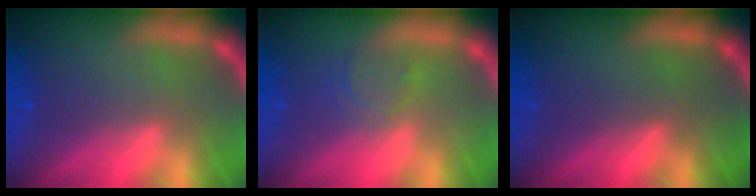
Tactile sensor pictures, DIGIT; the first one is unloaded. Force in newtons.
{"total": 2.4}
{"total": 0.0}